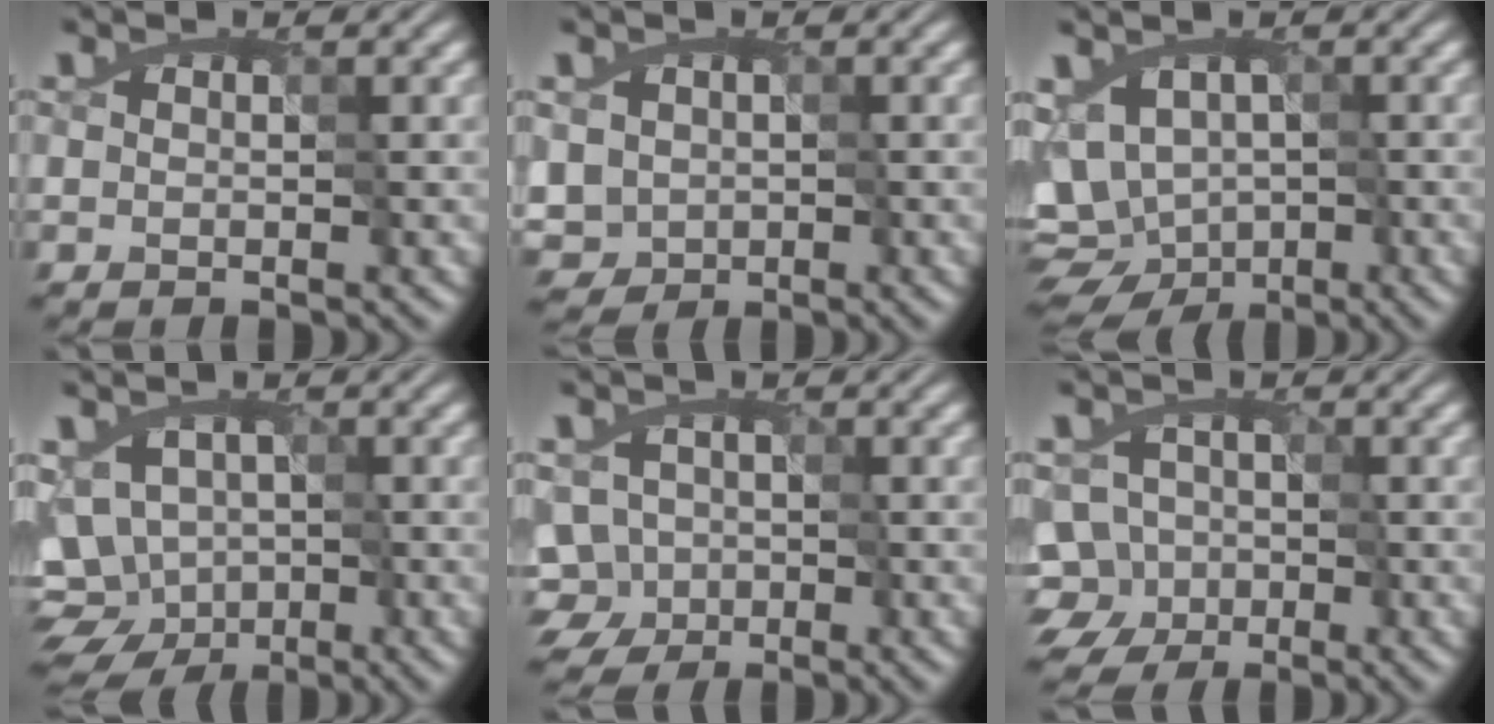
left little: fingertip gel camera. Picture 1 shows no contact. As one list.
[{"total": 3.3, "force": [-0.6, 3.1, 1.1], "torque": [-0.033, -0.001, -0.005]}, {"total": 7.7, "force": [-3.0, 6.0, 3.9], "torque": [-0.052, -0.014, -0.025]}, {"total": 9.1, "force": [-3.6, 7.4, 4.0], "torque": [-0.043, -0.010, -0.067]}, {"total": 5.3, "force": [-2.2, 4.5, 1.7], "torque": [-0.029, 0.006, -0.059]}, {"total": 7.2, "force": [-3.4, 6.0, 2.1], "torque": [-0.037, 0.004, -0.083]}]